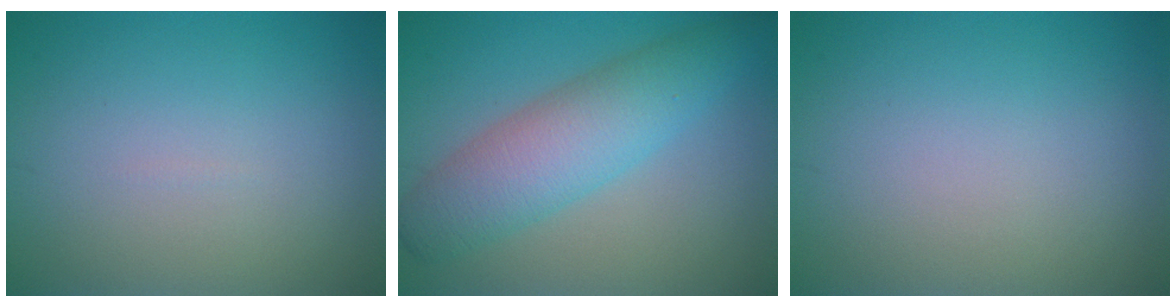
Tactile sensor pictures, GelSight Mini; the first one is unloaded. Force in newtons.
{"total": 6.2, "press": 6.2, "slide": 0.1}
{"total": 0.0}